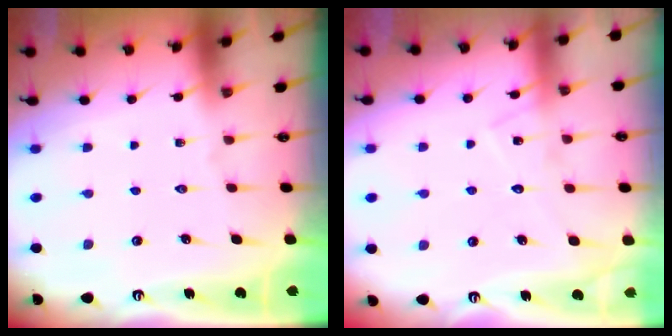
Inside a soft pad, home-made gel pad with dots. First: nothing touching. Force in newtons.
{"total": 9.5, "press": 9.5, "slide": 0.6}